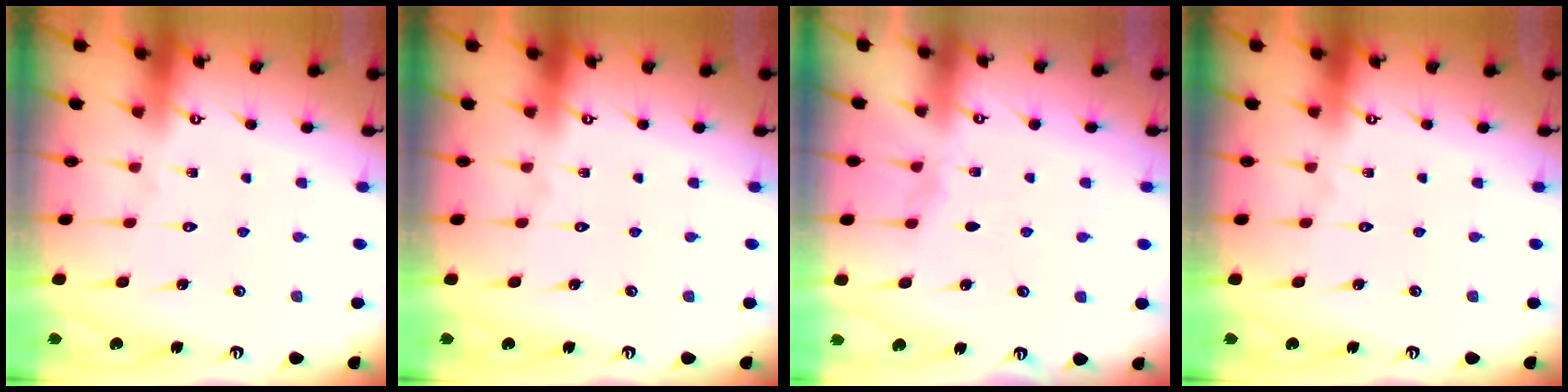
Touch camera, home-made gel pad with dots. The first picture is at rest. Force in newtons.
{"total": 0.0}
{"total": 2.2, "press": 2.2, "slide": 0.3}
{"total": 0.0}